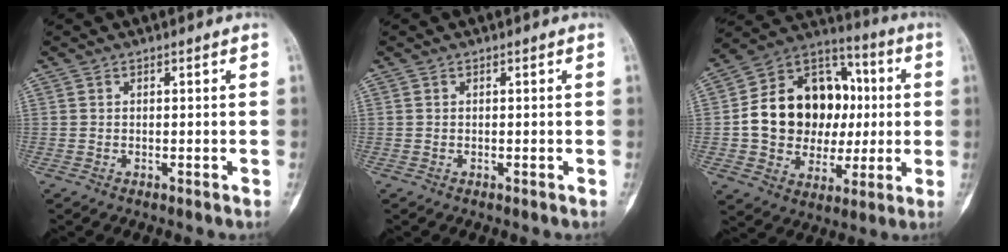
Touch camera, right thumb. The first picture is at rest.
{"total": 0.0}
{"total": 22.2, "force": [0.7, 17.3, 13.9], "torque": [-0.183, 0.034, 0.022]}